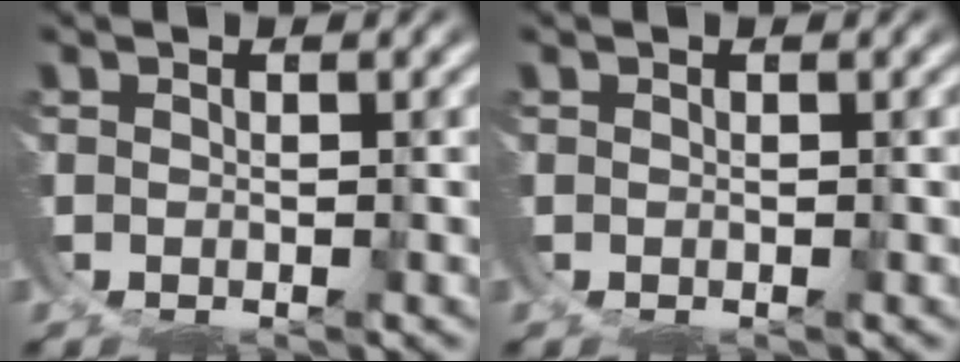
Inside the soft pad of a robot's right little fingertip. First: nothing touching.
{"total": 0.0}